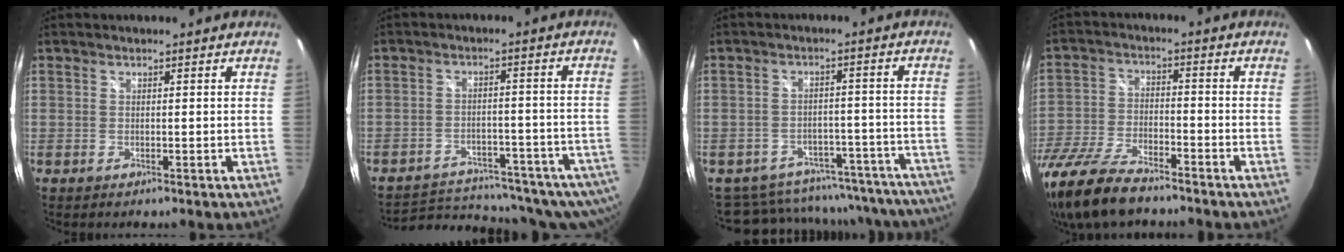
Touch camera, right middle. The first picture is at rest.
{"total": 24.3, "force": [-19.8, 8.2, 11.5], "torque": [-0.205, -0.036, -0.239]}
{"total": 23.7, "force": [-20.6, 9.6, 6.7], "torque": [-0.123, 0.038, -0.236]}
{"total": 17.2, "force": [-13.4, 5.1, 9.5], "torque": [-0.214, -0.037, -0.252]}